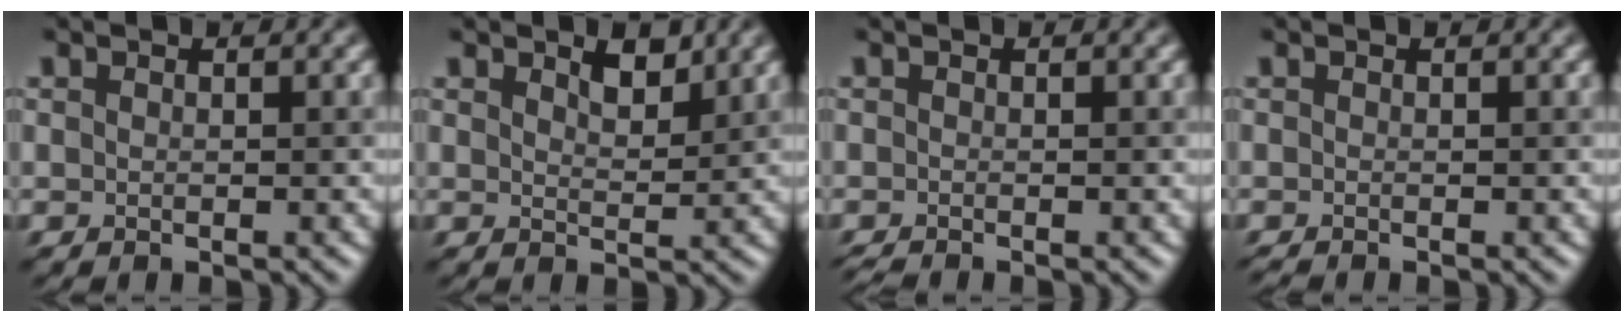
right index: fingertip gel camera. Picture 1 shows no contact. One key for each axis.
{"total": 2.0, "fx": 1.5, "fy": 0.8, "fz": 1.1, "tx": -0.018, "ty": 0.004, "tz": 0.029}
{"total": 1.0, "fx": -1.0, "fy": 0.0, "fz": 0.2, "tx": 0.003, "ty": -0.003, "tz": -0.014}
{"total": 0.6, "fx": -0.6, "fy": 0.0, "fz": -0.1, "tx": 0.008, "ty": -0.002, "tz": -0.004}